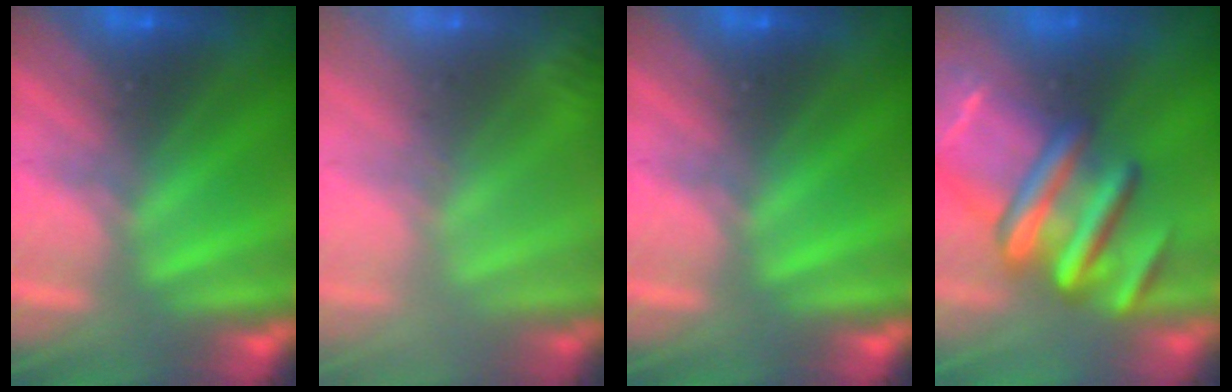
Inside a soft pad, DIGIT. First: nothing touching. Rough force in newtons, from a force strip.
{"total": 2.5}
{"total": 0.0}
{"total": 9.7}